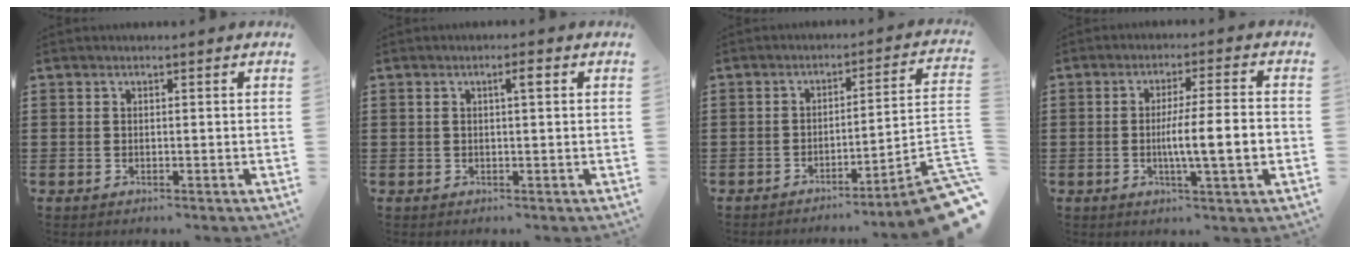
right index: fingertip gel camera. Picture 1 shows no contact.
{"total": 2.0, "force": [0.6, 0.3, 1.9], "torque": [-0.028, 0.002, 0.005]}
{"total": 6.5, "force": [-4.3, 0.0, 4.8], "torque": [-0.076, -0.014, -0.084]}
{"total": 7.6, "force": [-1.3, 0.5, 7.4], "torque": [-0.127, -0.003, -0.025]}